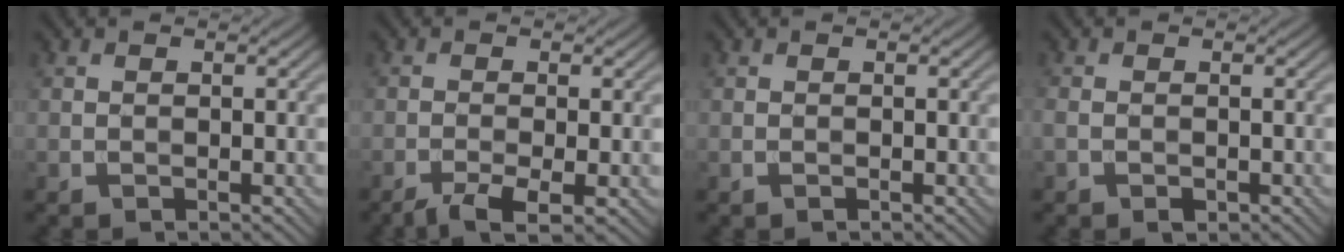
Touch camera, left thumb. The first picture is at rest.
{"total": 3.5, "force": [-2.2, 0.6, 2.7], "torque": [-0.052, -0.003, -0.042]}
{"total": 0.0}
{"total": 2.1, "force": [-1.1, 1.2, 1.3], "torque": [-0.034, -0.006, -0.022]}